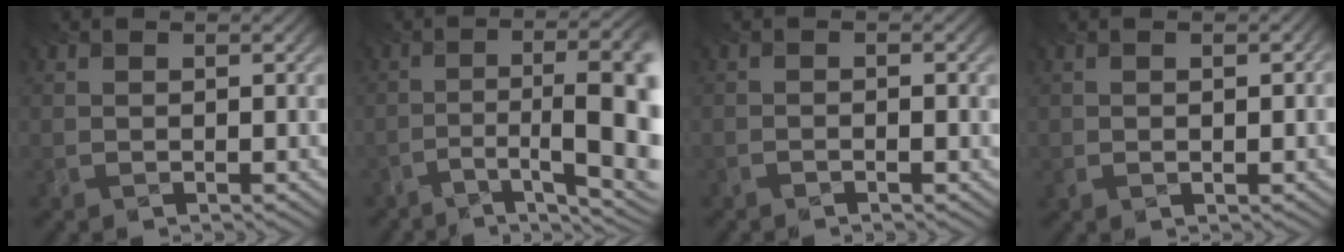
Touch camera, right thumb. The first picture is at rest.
{"total": 14.2, "force": [-4.0, 4.0, 13.0], "torque": [-0.131, 0.012, -0.064]}
{"total": 1.3, "force": [-0.9, 0.1, 0.9], "torque": [-0.006, -0.001, -0.027]}
{"total": 1.3, "force": [0.4, 0.2, 1.2], "torque": [-0.019, 0.006, -0.002]}